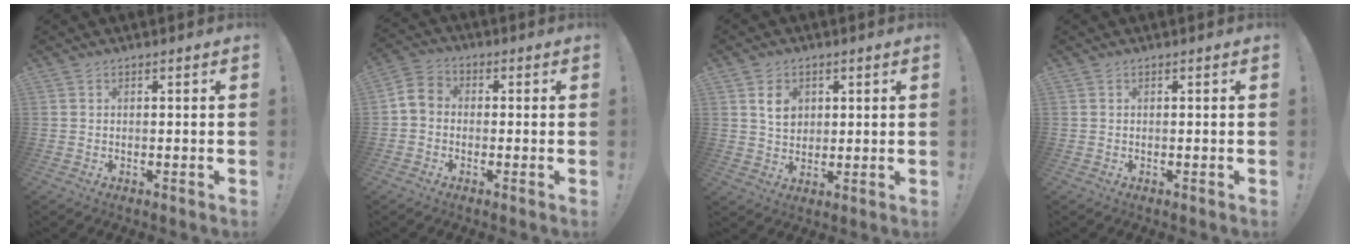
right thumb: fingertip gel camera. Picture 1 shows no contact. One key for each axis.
{"total": 5.5, "fx": -0.9, "fy": 4.4, "fz": 3.1, "tx": -0.067, "ty": 0.020, "tz": -0.013}
{"total": 6.6, "fx": 2.5, "fy": 5.2, "fz": 3.2, "tx": -0.040, "ty": -0.008, "tz": 0.044}
{"total": 0.0}